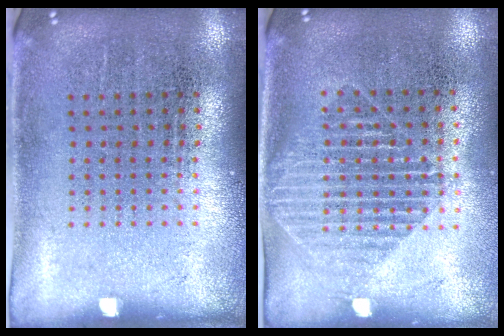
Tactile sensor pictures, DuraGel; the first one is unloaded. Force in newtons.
{"total": 1.5, "press": 1.3, "slide": 0.8}